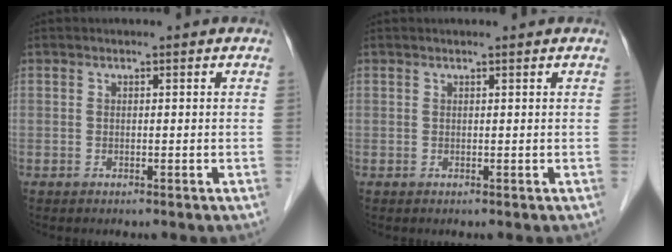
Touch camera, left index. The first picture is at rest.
{"total": 1.0, "force": [0.9, -0.2, 0.3], "torque": [-0.007, 0.004, 0.017]}